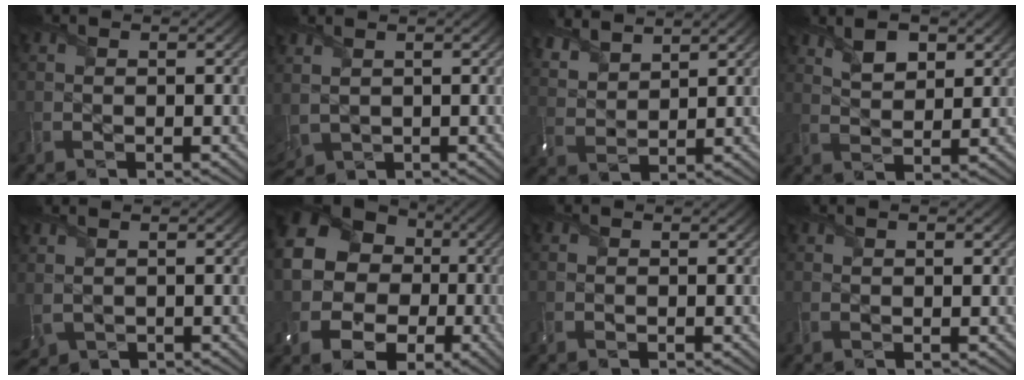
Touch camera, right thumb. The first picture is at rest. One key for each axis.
{"total": 4.0, "fx": 1.0, "fy": 2.8, "fz": 2.7, "tx": -0.097, "ty": -0.008, "tz": 0.025}
{"total": 6.5, "fx": 5.5, "fy": 2.0, "fz": 2.7, "tx": -0.074, "ty": 0.005, "tz": 0.111}
{"total": 5.4, "fx": 3.2, "fy": 2.4, "fz": 3.5, "tx": -0.071, "ty": 0.002, "tz": 0.066}
{"total": 3.5, "fx": 1.1, "fy": 2.3, "fz": 2.4, "tx": -0.079, "ty": -0.003, "tz": 0.028}
{"total": 18.6, "fx": 0.2, "fy": 16.3, "fz": 9.0, "tx": -0.215, "ty": -0.012, "tz": -0.021}
{"total": 0.6, "fx": 0.2, "fy": 0.5, "fz": 0.2, "tx": -0.002, "ty": -0.001, "tz": 0.005}
{"total": 1.4, "fx": 0.9, "fy": 0.5, "fz": 1.0, "tx": -0.020, "ty": -0.002, "tz": 0.015}